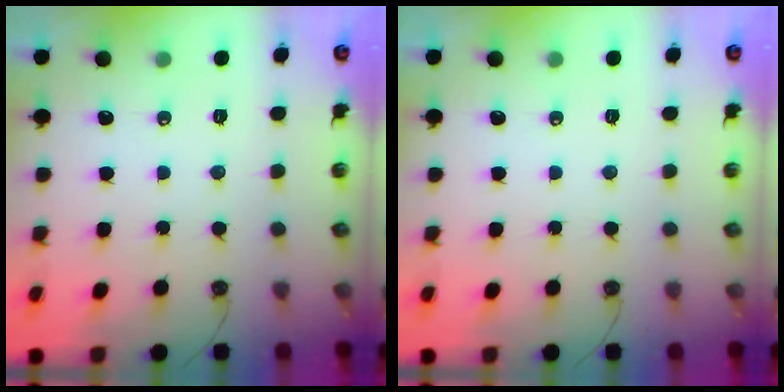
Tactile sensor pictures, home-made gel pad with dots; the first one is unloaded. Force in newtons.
{"total": 0.0}